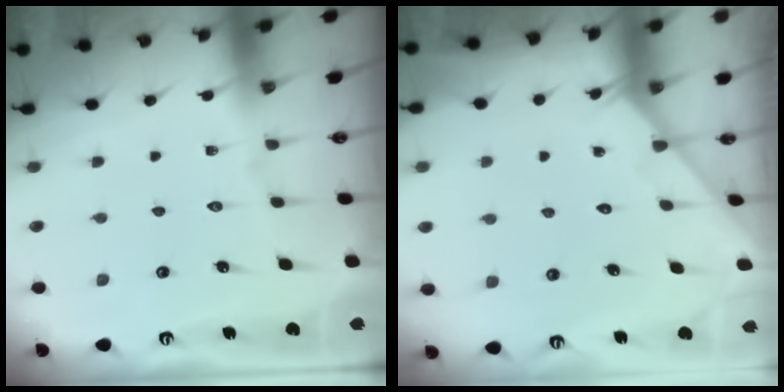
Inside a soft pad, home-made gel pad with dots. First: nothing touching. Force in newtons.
{"total": 2.2, "press": 2.2, "slide": 0.2}